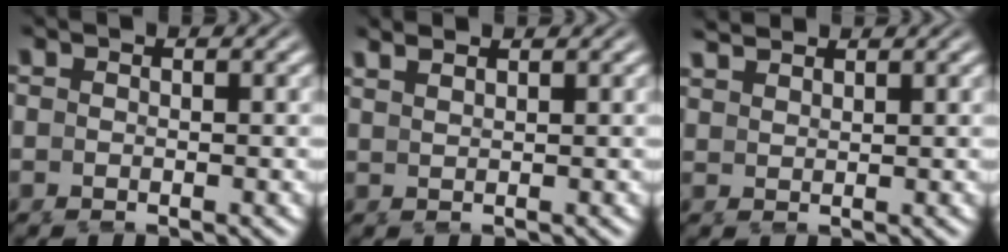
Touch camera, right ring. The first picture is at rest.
{"total": 1.5, "force": [1.4, 0.2, 0.5], "torque": [-0.008, 0.004, 0.026]}
{"total": 1.8, "force": [1.7, 0.3, 0.2], "torque": [0.001, 0.001, 0.036]}